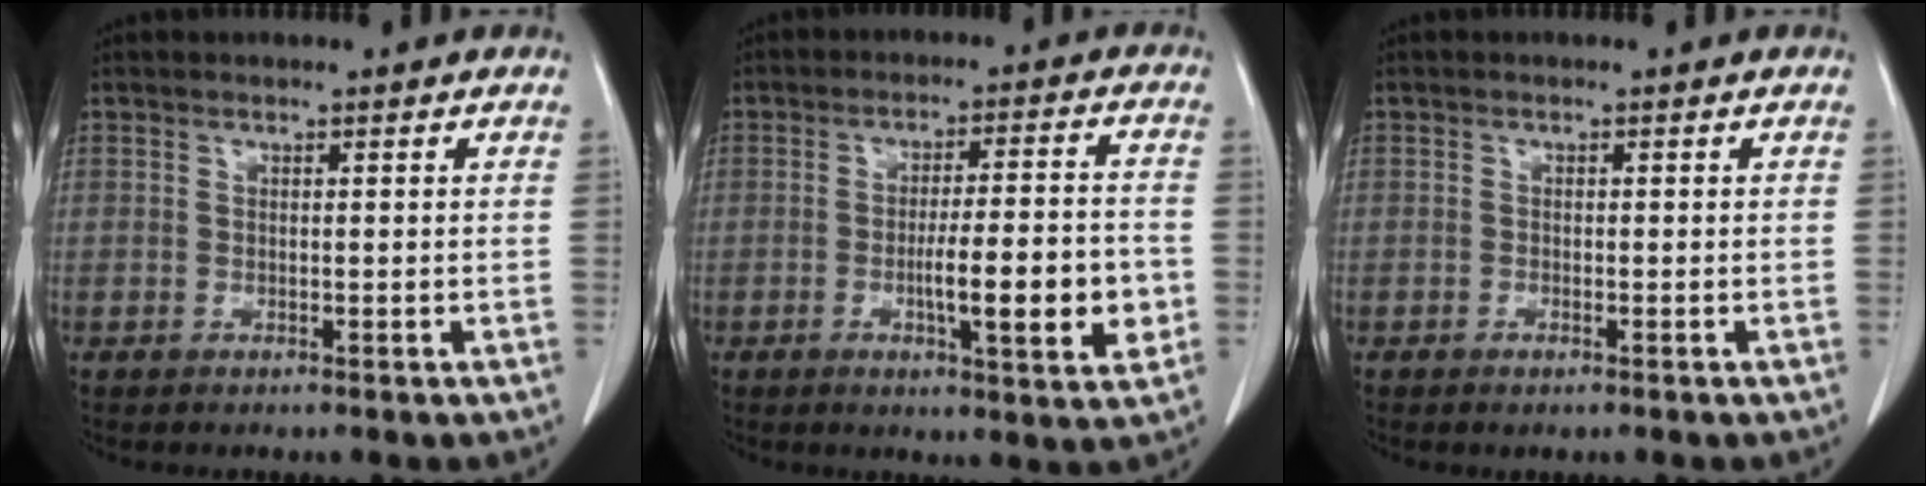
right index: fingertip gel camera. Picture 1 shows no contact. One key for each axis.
{"total": 11.2, "fx": -2.7, "fy": 1.3, "fz": 10.8, "tx": -0.160, "ty": -0.001, "tz": -0.039}
{"total": 0.8, "fx": -0.5, "fy": 0.2, "fz": 0.5, "tx": -0.010, "ty": -0.001, "tz": -0.005}